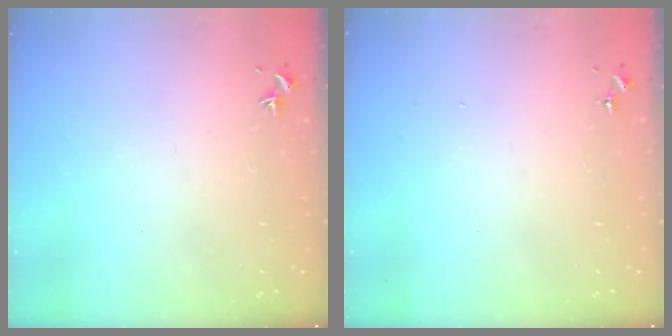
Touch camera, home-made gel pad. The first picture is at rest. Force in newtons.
{"total": 0.0}